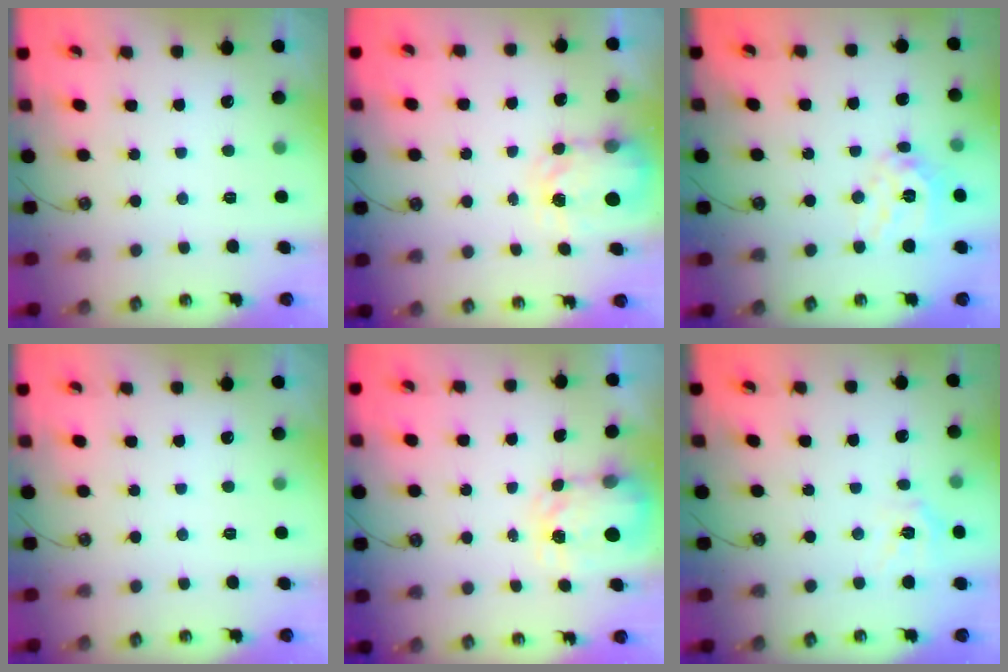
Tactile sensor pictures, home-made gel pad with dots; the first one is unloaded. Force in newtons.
{"total": 4.9, "press": 4.9, "slide": 0.1}
{"total": 13.1, "press": 13.0, "slide": 2.0}
{"total": 0.0}
{"total": 3.7, "press": 3.7, "slide": 0.6}
{"total": 9.7, "press": 9.6, "slide": 1.3}